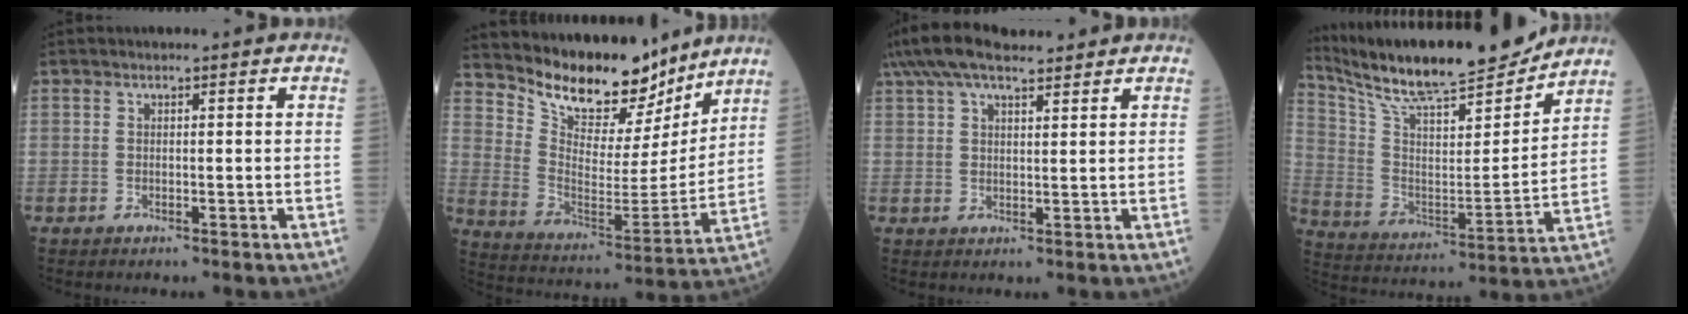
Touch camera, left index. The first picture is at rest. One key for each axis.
{"total": 15.9, "fx": 14.2, "fy": 4.7, "fz": 5.5, "tx": -0.107, "ty": -0.029, "tz": 0.234}
{"total": 11.0, "fx": 8.9, "fy": 3.0, "fz": 5.9, "tx": -0.115, "ty": 0.048, "tz": 0.152}
{"total": 21.7, "fx": 19.4, "fy": 2.7, "fz": 9.3, "tx": -0.177, "ty": -0.011, "tz": 0.320}